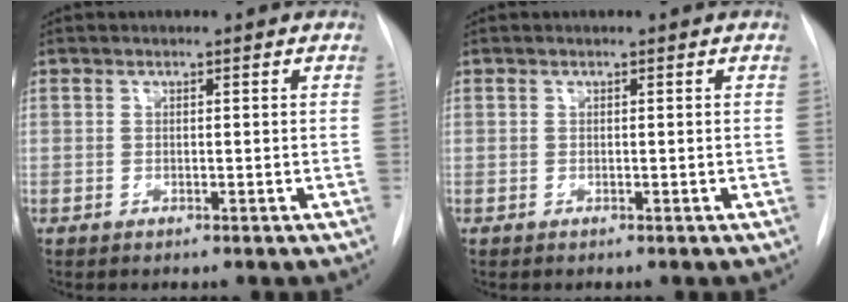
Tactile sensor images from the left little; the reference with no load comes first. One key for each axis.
{"total": 0.0}